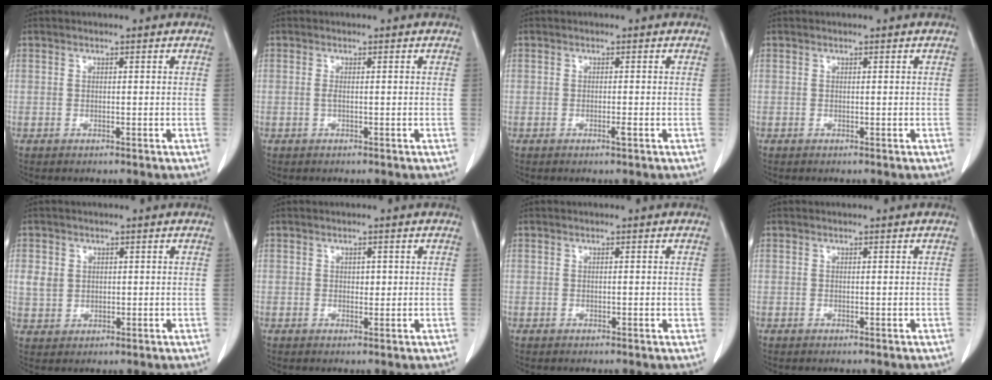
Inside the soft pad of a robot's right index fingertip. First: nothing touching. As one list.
[{"total": 0.8, "force": [-0.1, 0.1, 0.8], "torque": [-0.017, 0.000, -0.002]}, {"total": 1.0, "force": [-0.5, 0.0, 0.9], "torque": [-0.019, -0.001, -0.007]}, {"total": 0.0}, {"total": 3.6, "force": [0.9, 3.2, 1.5], "torque": [-0.027, 0.006, 0.023]}, {"total": 1.1, "force": [0.2, 0.8, 0.8], "torque": [-0.008, 0.001, 0.003]}, {"total": 0.8, "force": [0.0, 0.4, 0.8], "torque": [-0.011, 0.001, 0.000]}, {"total": 0.0}]